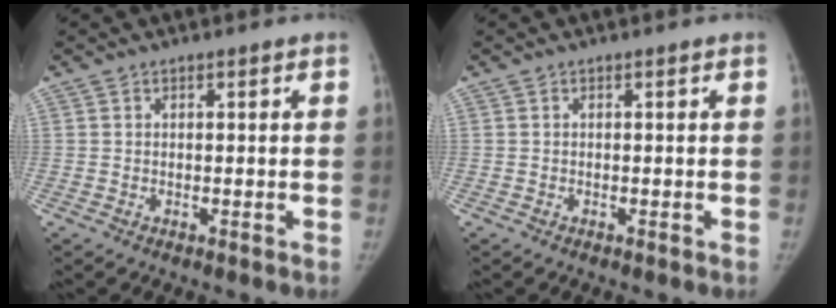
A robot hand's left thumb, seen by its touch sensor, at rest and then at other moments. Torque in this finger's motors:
{"motor_torque": [-0.03, -0.03, 0.09, -0.08, 0.00]}